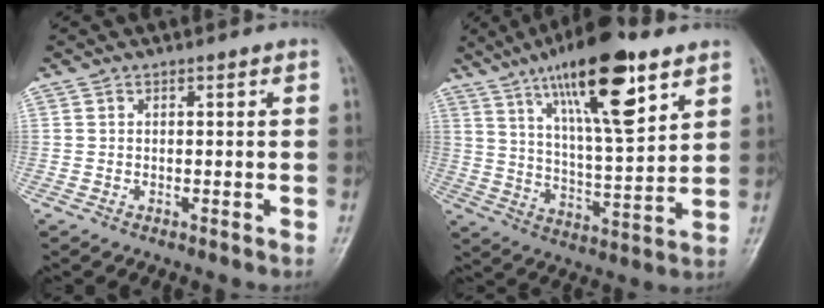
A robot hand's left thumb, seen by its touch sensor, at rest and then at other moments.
{"total": 19.2, "force": [10.8, 5.1, 15.1], "torque": [-0.228, -0.042, 0.186]}